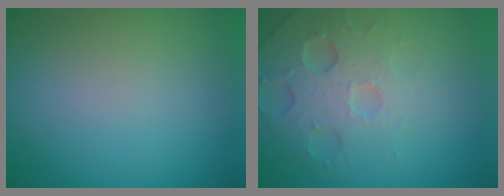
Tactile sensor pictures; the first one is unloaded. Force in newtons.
{"total": 4.9, "press": 4.1, "slide": 2.7}